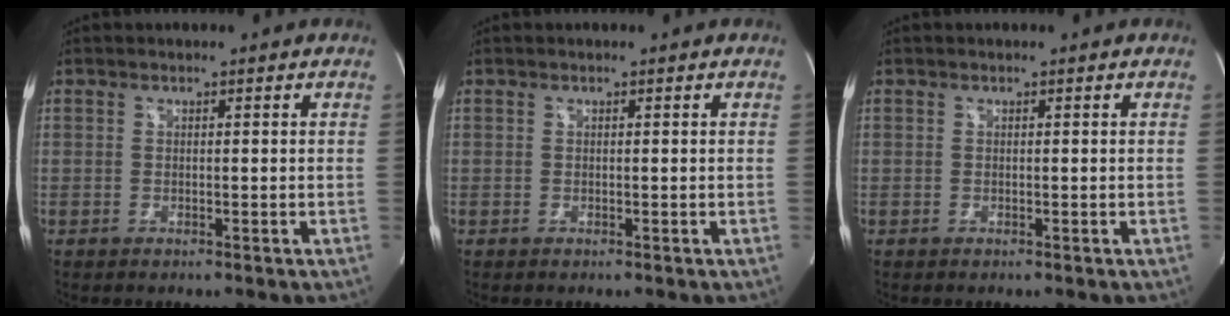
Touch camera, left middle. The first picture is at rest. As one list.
[{"total": 0.0}, {"total": 0.0}]